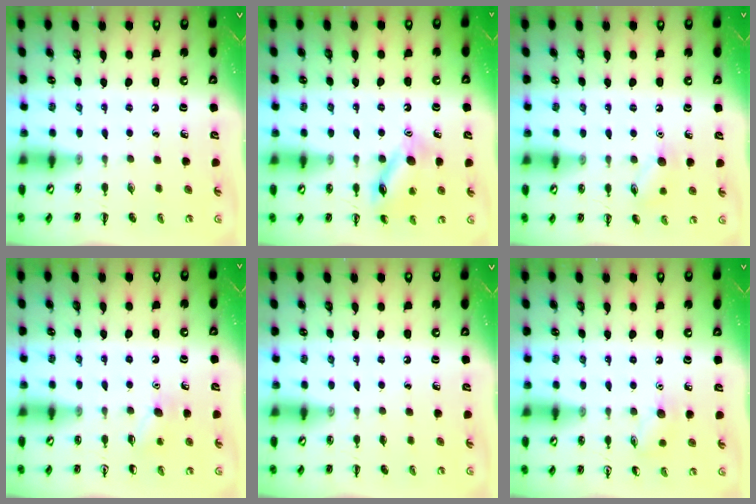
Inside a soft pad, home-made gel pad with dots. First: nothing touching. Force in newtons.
{"total": 12.7, "press": 12.6, "slide": 1.1}
{"total": 7.1, "press": 7.0, "slide": 0.9}
{"total": 5.8, "press": 5.6, "slide": 1.5}
{"total": 0.0}
{"total": 6.5, "press": 6.4, "slide": 1.2}